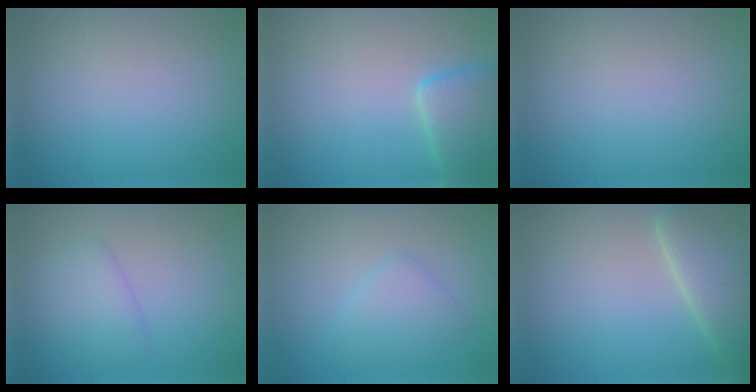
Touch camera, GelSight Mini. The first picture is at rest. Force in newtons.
{"total": 4.1, "press": 4.1, "slide": 0.4}
{"total": 0.0}
{"total": 2.6, "press": 2.6, "slide": 0.1}
{"total": 2.6, "press": 2.6, "slide": 0.2}
{"total": 6.2, "press": 6.2, "slide": 0.2}